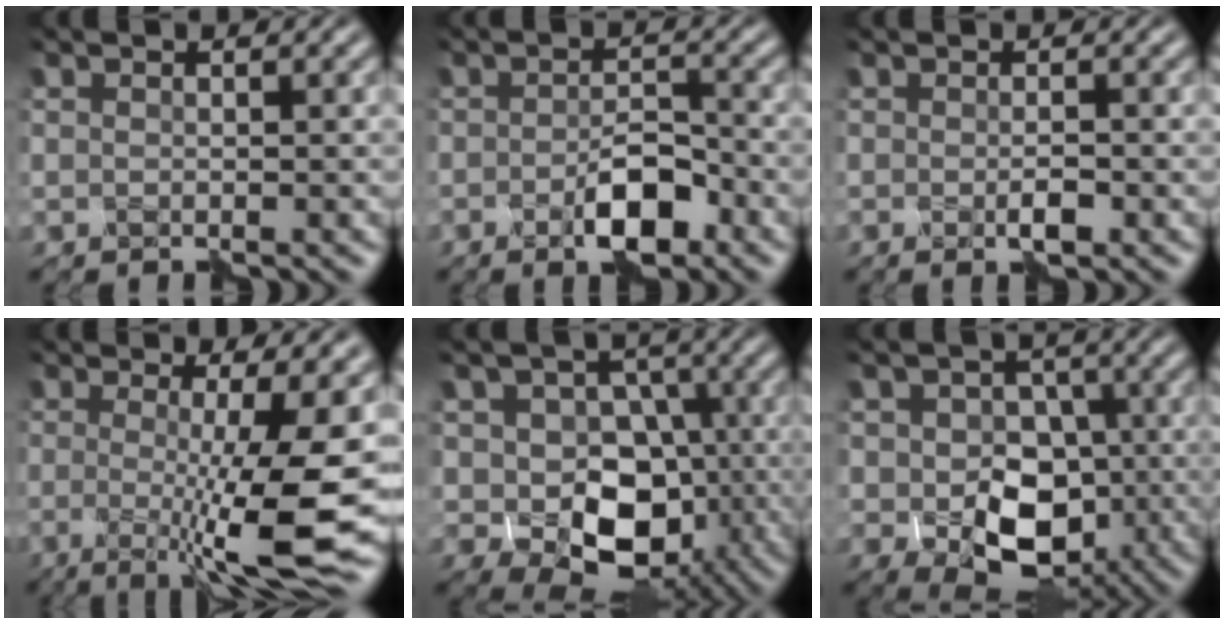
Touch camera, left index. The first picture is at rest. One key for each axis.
{"total": 3.7, "fx": -2.1, "fy": 1.7, "fz": 2.6, "tx": -0.043, "ty": 0.000, "tz": -0.037}
{"total": 1.0, "fx": -0.7, "fy": 0.1, "fz": 0.7, "tx": -0.012, "ty": 0.000, "tz": -0.012}
{"total": 9.2, "fx": -1.4, "fy": 1.4, "fz": 9.0, "tx": -0.120, "ty": -0.010, "tz": -0.027}
{"total": 7.3, "fx": -2.3, "fy": 5.6, "fz": 3.9, "tx": -0.051, "ty": 0.000, "tz": -0.050}
{"total": 7.4, "fx": -2.1, "fy": 5.4, "fz": 4.6, "tx": -0.062, "ty": -0.007, "tz": -0.040}